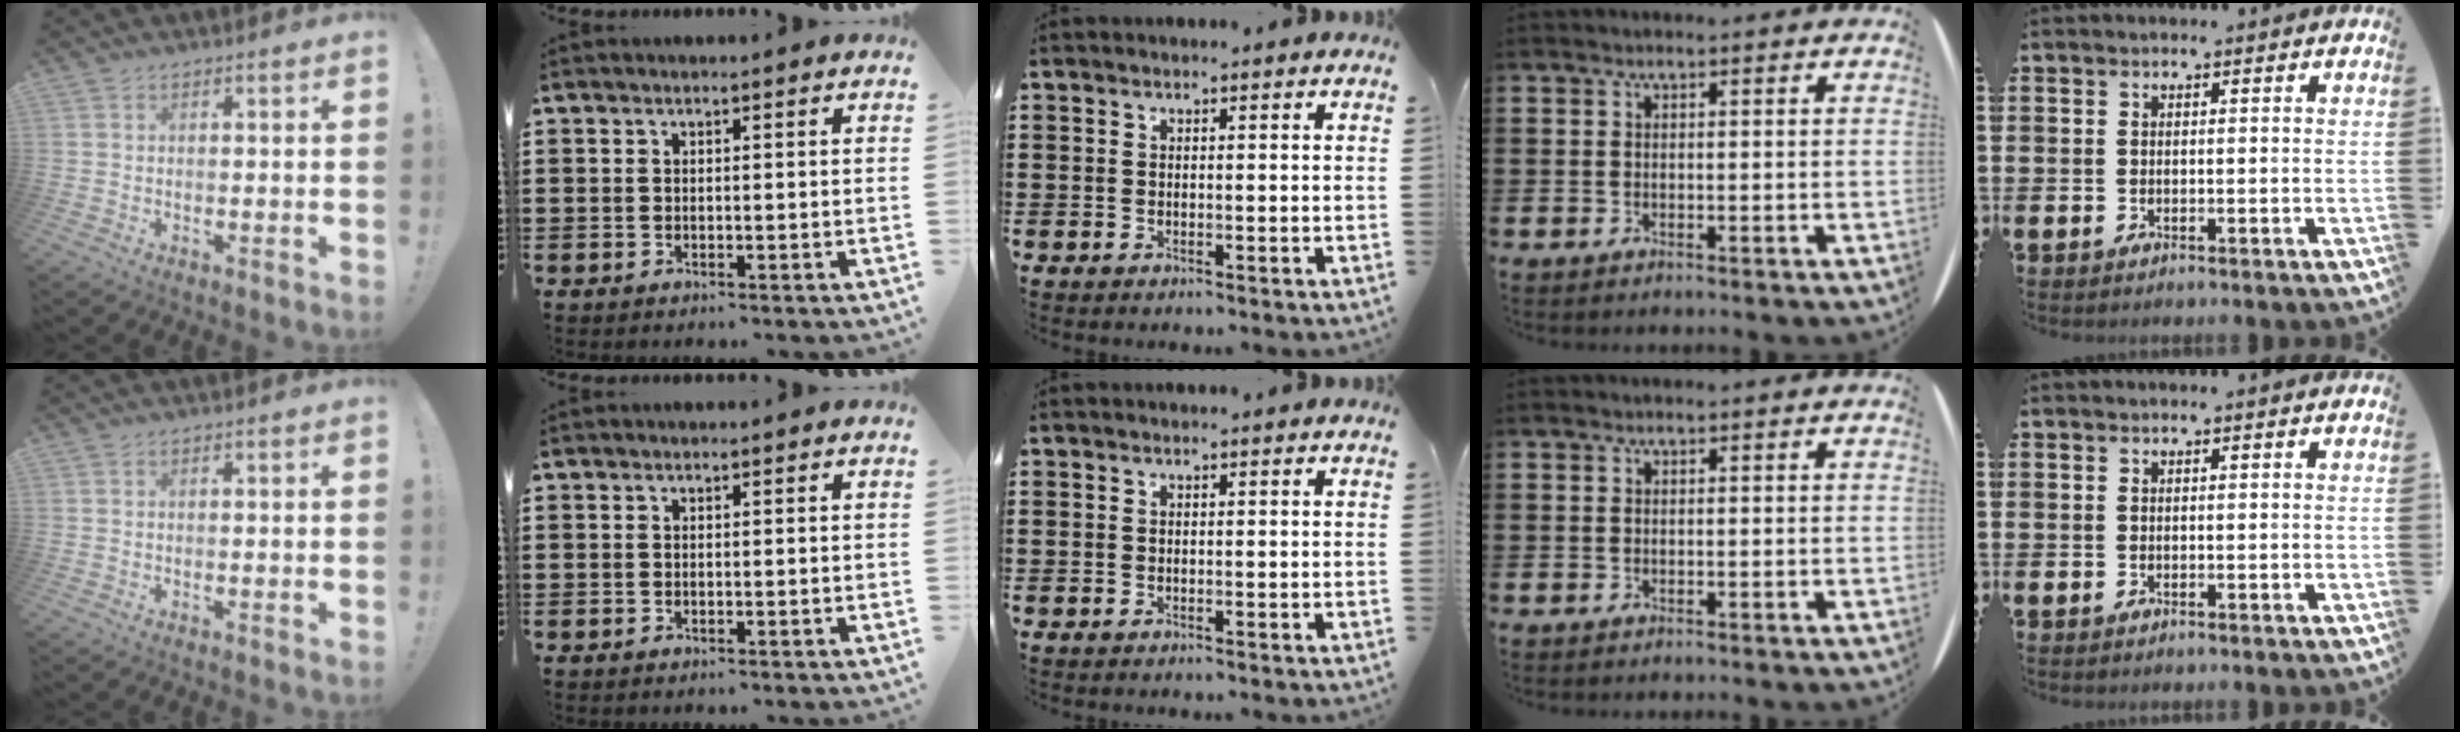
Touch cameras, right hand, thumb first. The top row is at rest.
{}